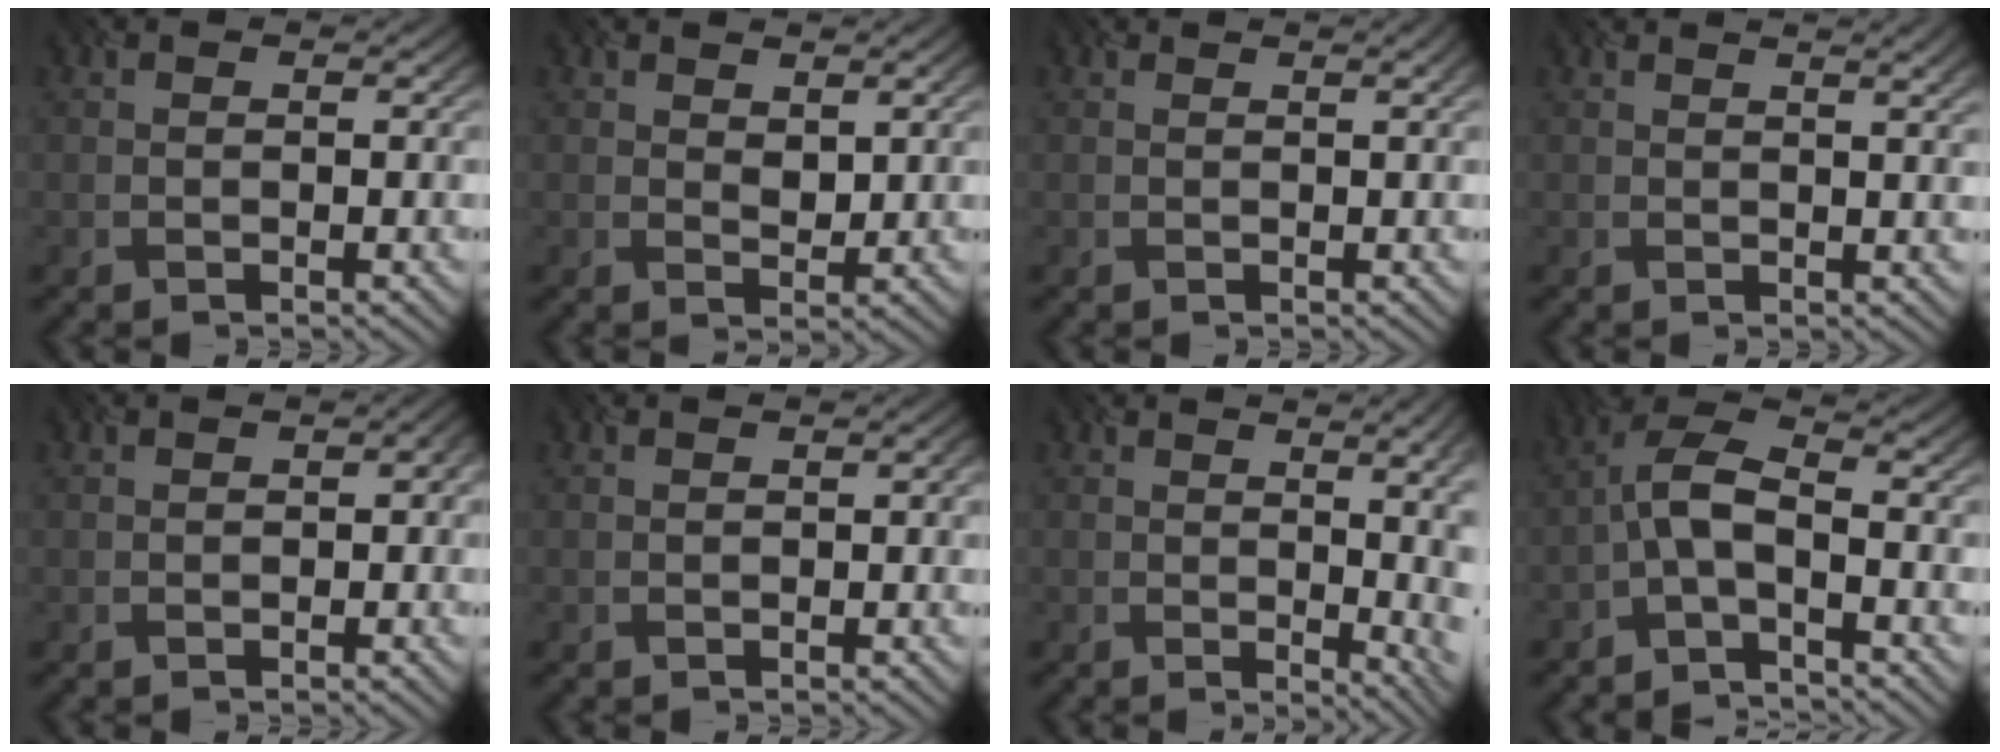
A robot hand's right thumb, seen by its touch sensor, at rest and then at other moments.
{"total": 1.8, "force": [0.9, 1.1, 1.1], "torque": [-0.026, 0.004, 0.029]}
{"total": 1.7, "force": [0.7, 0.6, 1.4], "torque": [-0.005, 0.008, 0.000]}
{"total": 3.7, "force": [1.7, 1.1, 3.0], "torque": [-0.027, 0.019, 0.010]}
{"total": 1.5, "force": [-0.6, 0.8, 1.1], "torque": [-0.011, 0.002, 0.006]}
{"total": 0.9, "force": [-0.4, 0.4, 0.7], "torque": [-0.006, 0.002, 0.002]}
{"total": 11.8, "force": [0.3, 4.7, 10.8], "torque": [-0.087, 0.030, 0.011]}
{"total": 5.8, "force": [-2.9, 2.2, 4.5], "torque": [-0.090, 0.018, -0.062]}